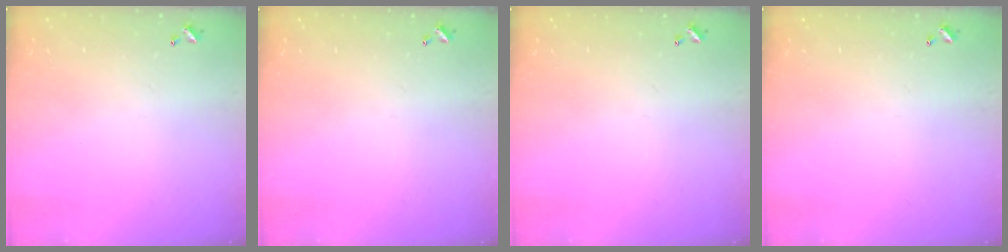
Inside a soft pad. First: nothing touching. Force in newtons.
{"total": 0.0}
{"total": 0.0}
{"total": 0.0}